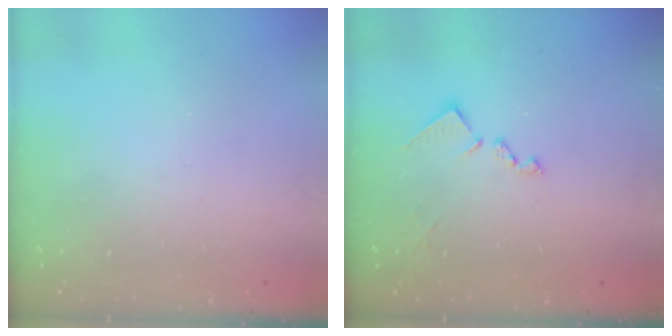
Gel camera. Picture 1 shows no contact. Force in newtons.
{"total": 9.9, "press": 9.9, "slide": 0.5}